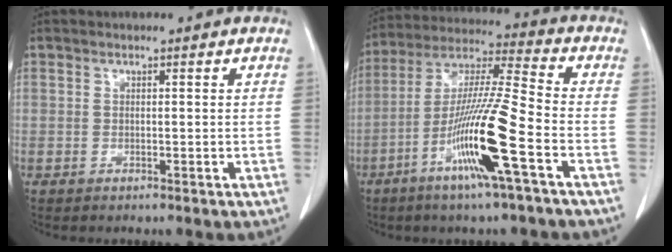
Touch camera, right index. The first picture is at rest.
{"total": 15.2, "force": [-6.3, -0.4, 13.8], "torque": [-0.274, -0.010, -0.121]}